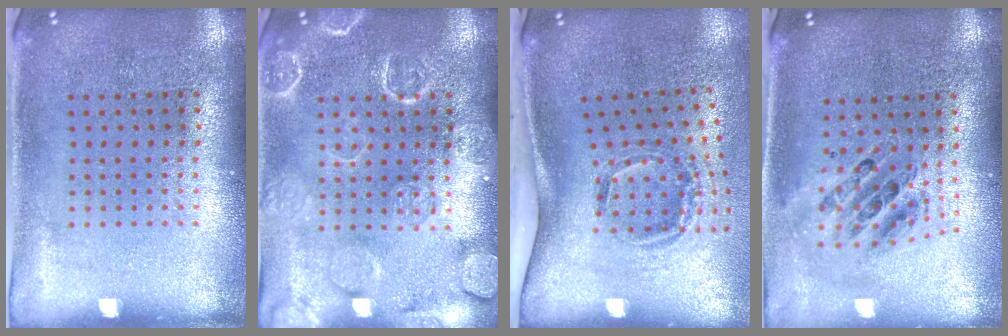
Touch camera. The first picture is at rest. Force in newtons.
{"total": 4.5, "press": 4.4, "slide": 0.7}
{"total": 2.0, "press": 1.2, "slide": 1.7}
{"total": 0.9, "press": 0.9, "slide": 0.2}